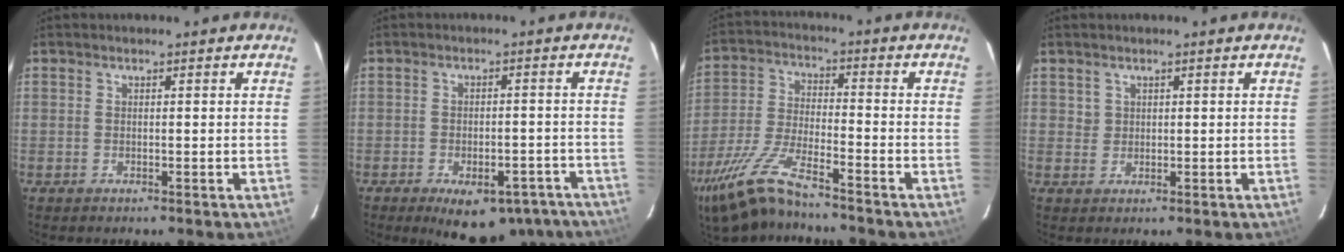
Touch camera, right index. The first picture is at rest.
{"total": 15.2, "force": [-11.2, 7.1, 7.5], "torque": [-0.120, 0.009, -0.127]}
{"total": 13.6, "force": [-10.6, 2.5, 8.1], "torque": [-0.178, -0.019, -0.207]}
{"total": 1.5, "force": [0.7, 1.3, 0.0], "torque": [0.008, 0.007, 0.013]}